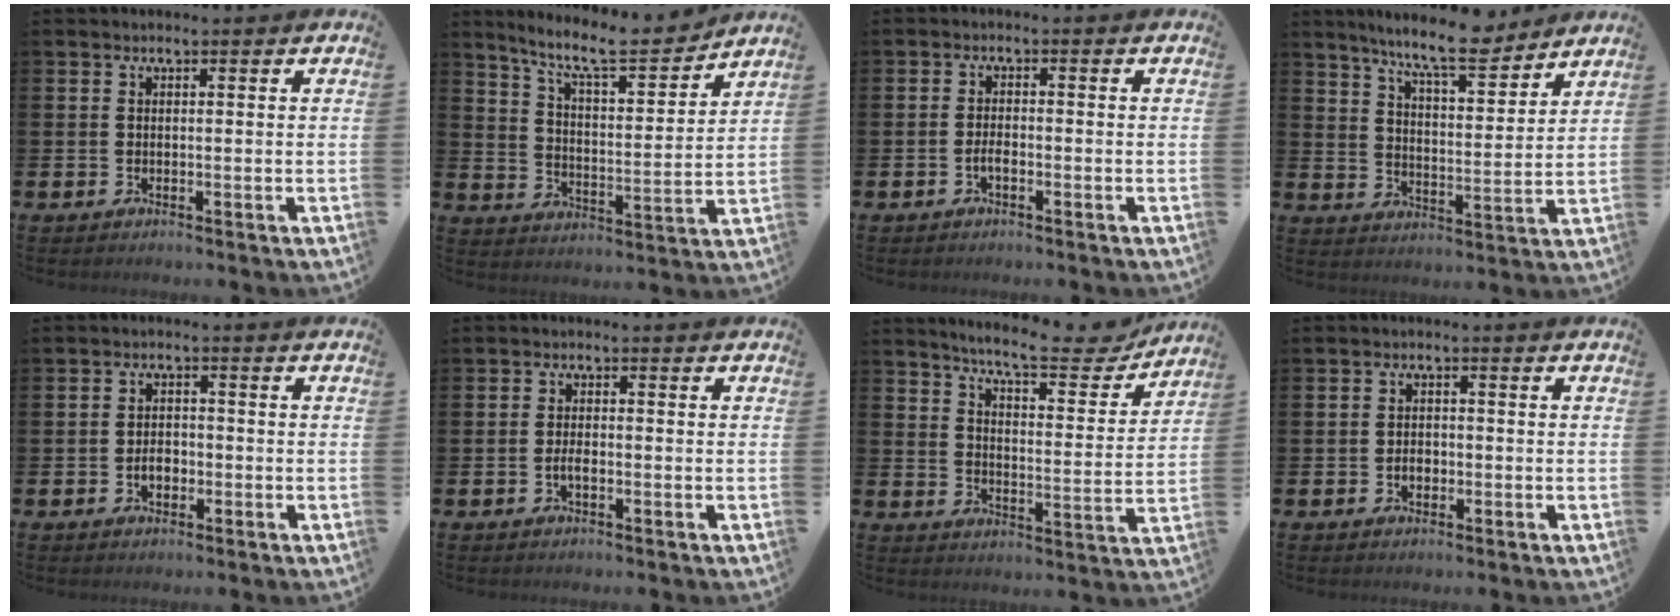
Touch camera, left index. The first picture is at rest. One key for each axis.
{"total": 9.6, "fx": 8.6, "fy": 1.7, "fz": 4.0, "tx": -0.100, "ty": -0.053, "tz": 0.148}
{"total": 1.6, "fx": -0.7, "fy": 0.6, "fz": 1.3, "tx": -0.033, "ty": 0.005, "tz": -0.013}
{"total": 9.5, "fx": 8.6, "fy": 1.6, "fz": 3.9, "tx": -0.084, "ty": -0.048, "tz": 0.150}
{"total": 2.5, "fx": -0.8, "fy": 1.7, "fz": 1.6, "tx": -0.023, "ty": 0.001, "tz": -0.020}
{"total": 1.7, "fx": -0.5, "fy": 0.7, "fz": 1.5, "tx": -0.028, "ty": 0.001, "tz": -0.011}
{"total": 8.8, "fx": 8.1, "fy": 1.1, "fz": 3.3, "tx": -0.076, "ty": -0.054, "tz": 0.137}
{"total": 2.0, "fx": -0.6, "fy": 1.4, "fz": 1.2, "tx": -0.016, "ty": 0.003, "tz": -0.015}